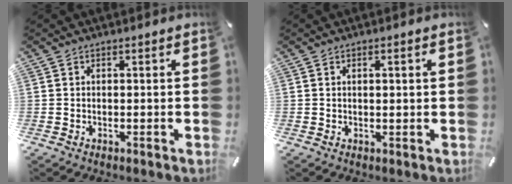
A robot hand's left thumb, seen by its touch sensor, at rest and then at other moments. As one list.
[{"total": 1.4, "force": [0.5, 0.3, 1.3], "torque": [-0.026, 0.001, 0.009]}]